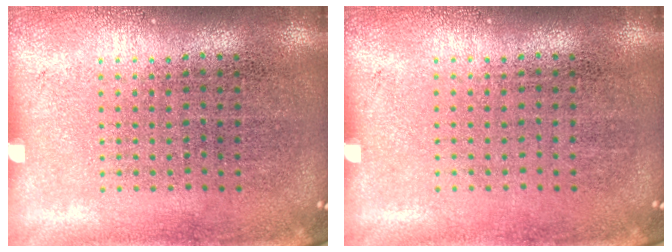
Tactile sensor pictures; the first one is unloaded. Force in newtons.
{"total": 0.0}